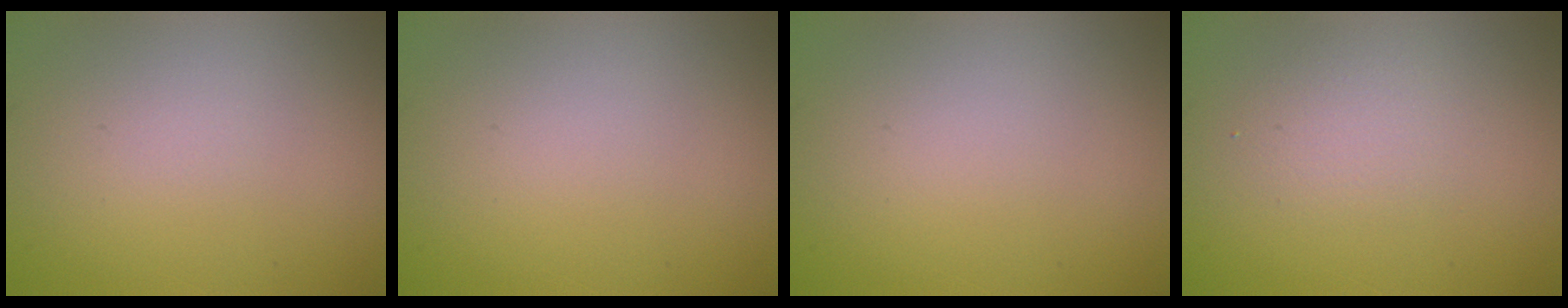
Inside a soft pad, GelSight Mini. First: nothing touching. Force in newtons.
{"total": 0.0}
{"total": 0.0}
{"total": 1.8, "press": 1.8, "slide": 0.1}